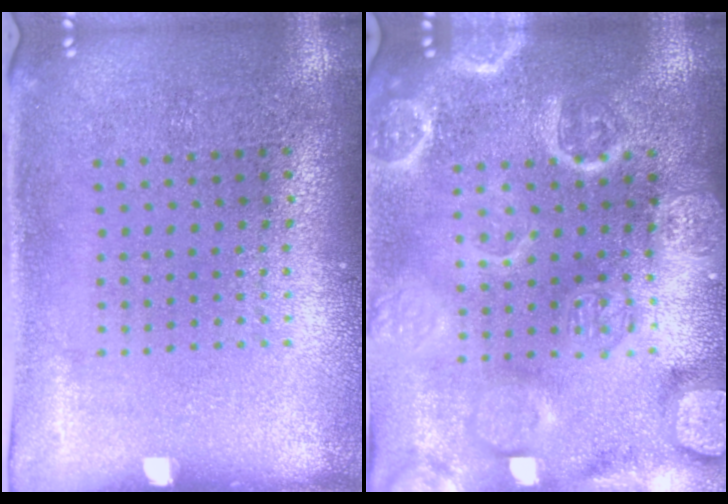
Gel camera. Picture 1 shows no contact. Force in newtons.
{"total": 6.3, "press": 6.2, "slide": 0.8}